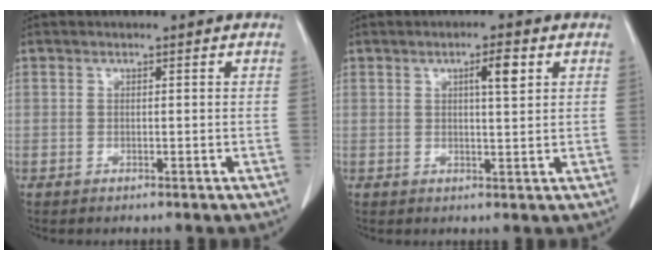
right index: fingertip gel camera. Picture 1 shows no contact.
{"total": 3.5, "force": [1.4, 0.4, 3.2], "torque": [-0.052, -0.001, 0.021]}